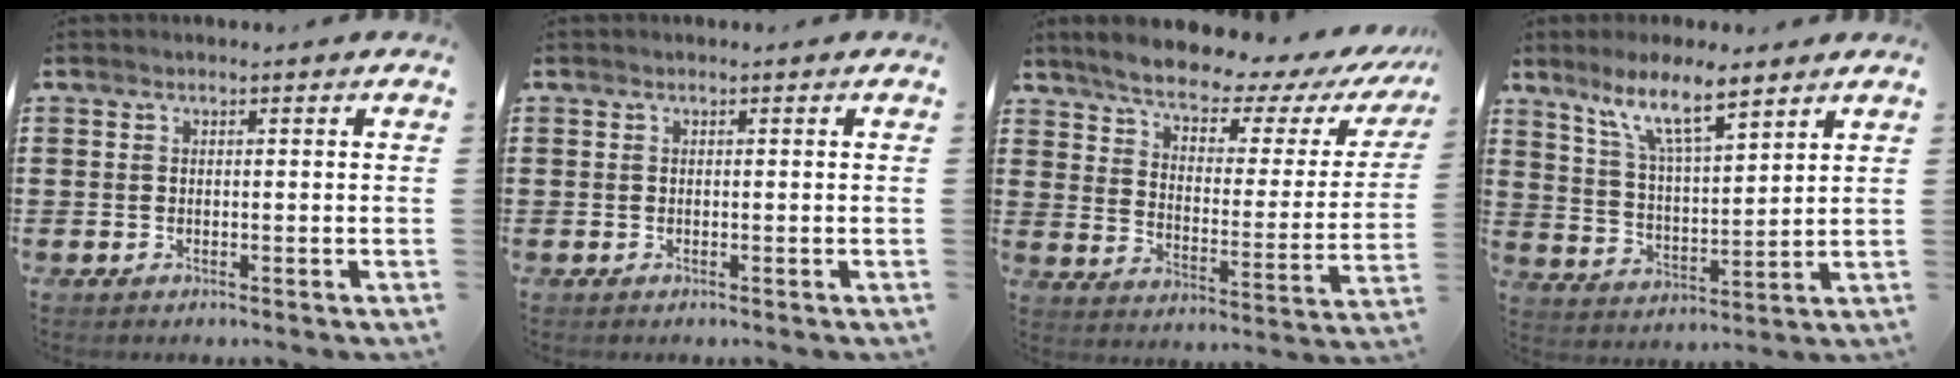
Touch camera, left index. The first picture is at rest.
{"total": 0.0}
{"total": 6.9, "force": [6.0, 1.3, 3.2], "torque": [-0.085, -0.038, 0.097]}
{"total": 9.6, "force": [7.2, 1.7, 6.1], "torque": [-0.129, -0.021, 0.126]}